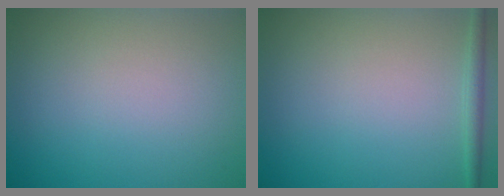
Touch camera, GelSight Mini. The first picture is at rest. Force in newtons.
{"total": 1.4, "press": 1.4, "slide": 0.1}